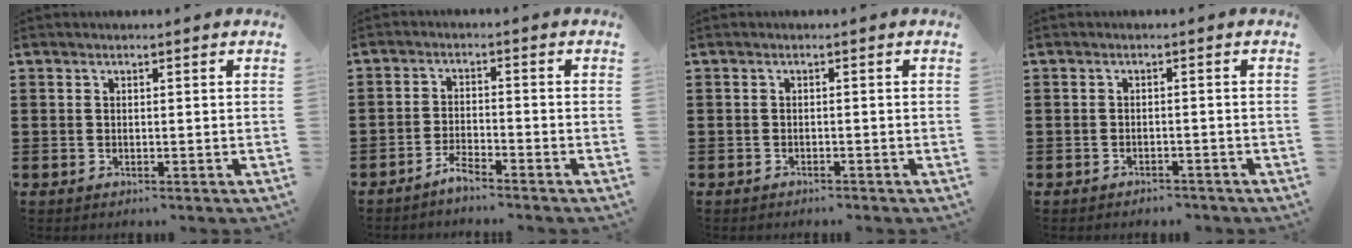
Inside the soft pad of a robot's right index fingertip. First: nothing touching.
{"total": 2.8, "force": [-2.7, 0.2, 0.7], "torque": [-0.016, 0.005, -0.053]}
{"total": 0.9, "force": [-0.9, 0.2, 0.0], "torque": [-0.003, 0.002, -0.020]}
{"total": 1.5, "force": [-1.5, 0.2, 0.0], "torque": [-0.007, 0.001, -0.032]}